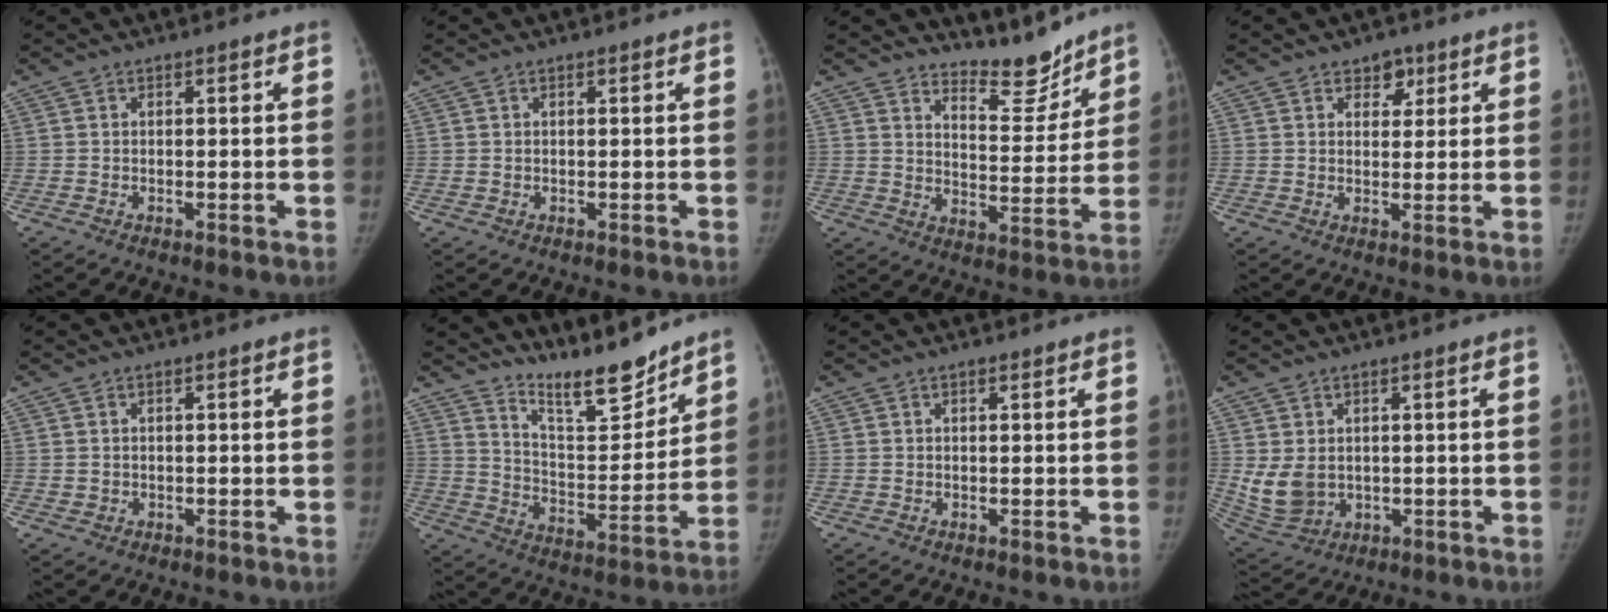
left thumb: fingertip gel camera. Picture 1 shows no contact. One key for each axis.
{"total": 0.0}
{"total": 9.2, "fx": 8.7, "fy": 2.4, "fz": 2.0, "tx": 0.002, "ty": -0.077, "tz": 0.143}
{"total": 4.0, "fx": 2.4, "fy": 2.7, "fz": 1.8, "tx": 0.001, "ty": -0.012, "tz": 0.034}
{"total": 0.7, "fx": 0.2, "fy": 0.7, "fz": 0.3, "tx": 0.001, "ty": 0.000, "tz": 0.004}
{"total": 13.1, "fx": 11.8, "fy": 2.6, "fz": 5.1, "tx": -0.052, "ty": -0.094, "tz": 0.210}
{"total": 0.6, "fx": 0.4, "fy": 0.2, "fz": 0.4, "tx": -0.007, "ty": -0.002, "tz": 0.007}
{"total": 7.0, "fx": 0.7, "fy": 5.3, "fz": 4.5, "tx": -0.084, "ty": -0.014, "tz": 0.035}